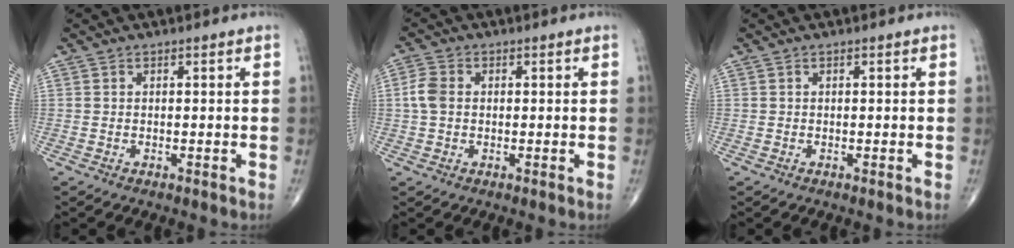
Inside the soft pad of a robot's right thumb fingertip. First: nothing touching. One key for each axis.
{"total": 4.0, "fx": 0.2, "fy": 2.9, "fz": 2.7, "tx": -0.063, "ty": 0.009, "tz": -0.002}
{"total": 0.0}